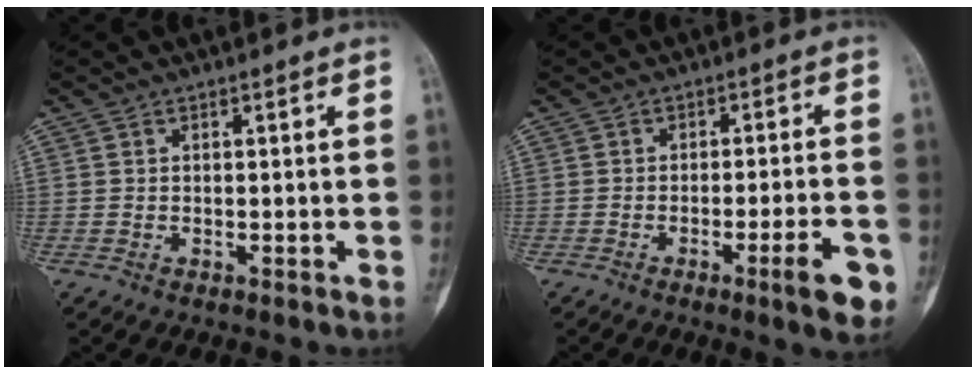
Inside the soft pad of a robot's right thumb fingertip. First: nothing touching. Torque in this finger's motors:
{"motor_torque": [-0.25, 0.48, 0.14, 0.42, 0.04]}